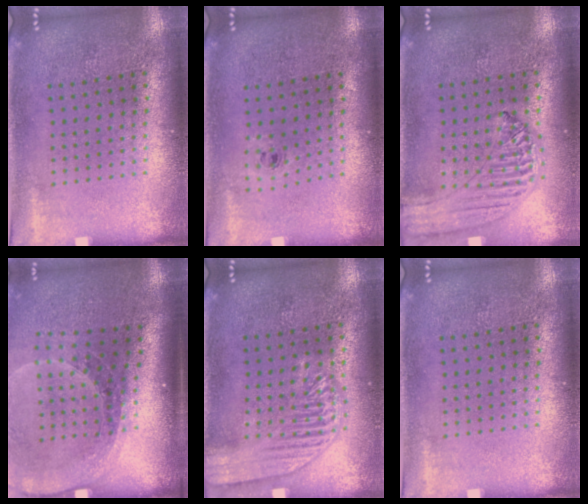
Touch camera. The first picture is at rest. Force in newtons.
{"total": 0.5, "press": 0.3, "slide": 0.4}
{"total": 1.2, "press": 1.2, "slide": 0.2}
{"total": 1.8, "press": 1.6, "slide": 0.7}
{"total": 1.9, "press": 1.9, "slide": 0.2}
{"total": 0.0}